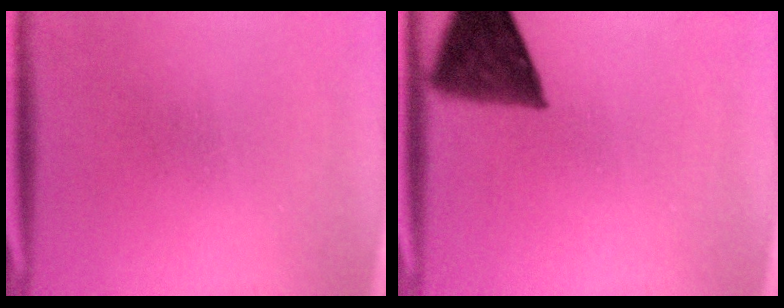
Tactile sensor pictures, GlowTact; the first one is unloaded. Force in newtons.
{"total": 10.3}